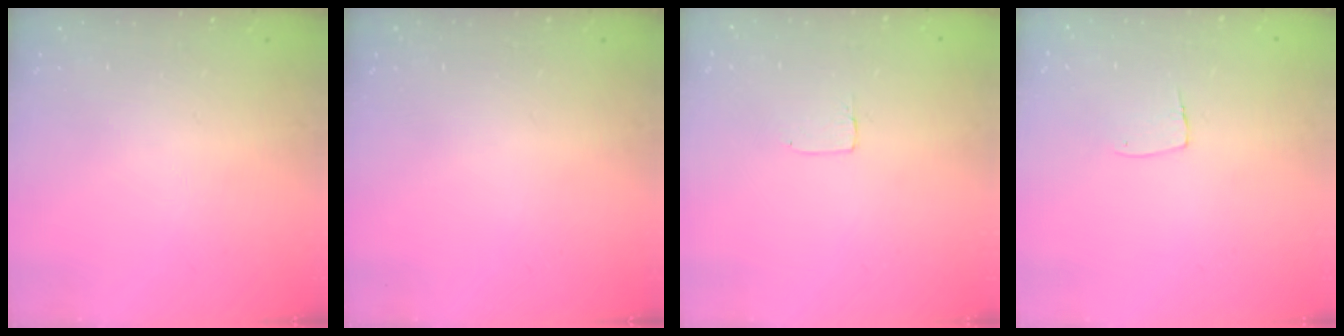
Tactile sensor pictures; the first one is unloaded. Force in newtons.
{"total": 0.0}
{"total": 1.2, "press": 1.2, "slide": 0.0}
{"total": 5.4, "press": 5.4, "slide": 0.3}